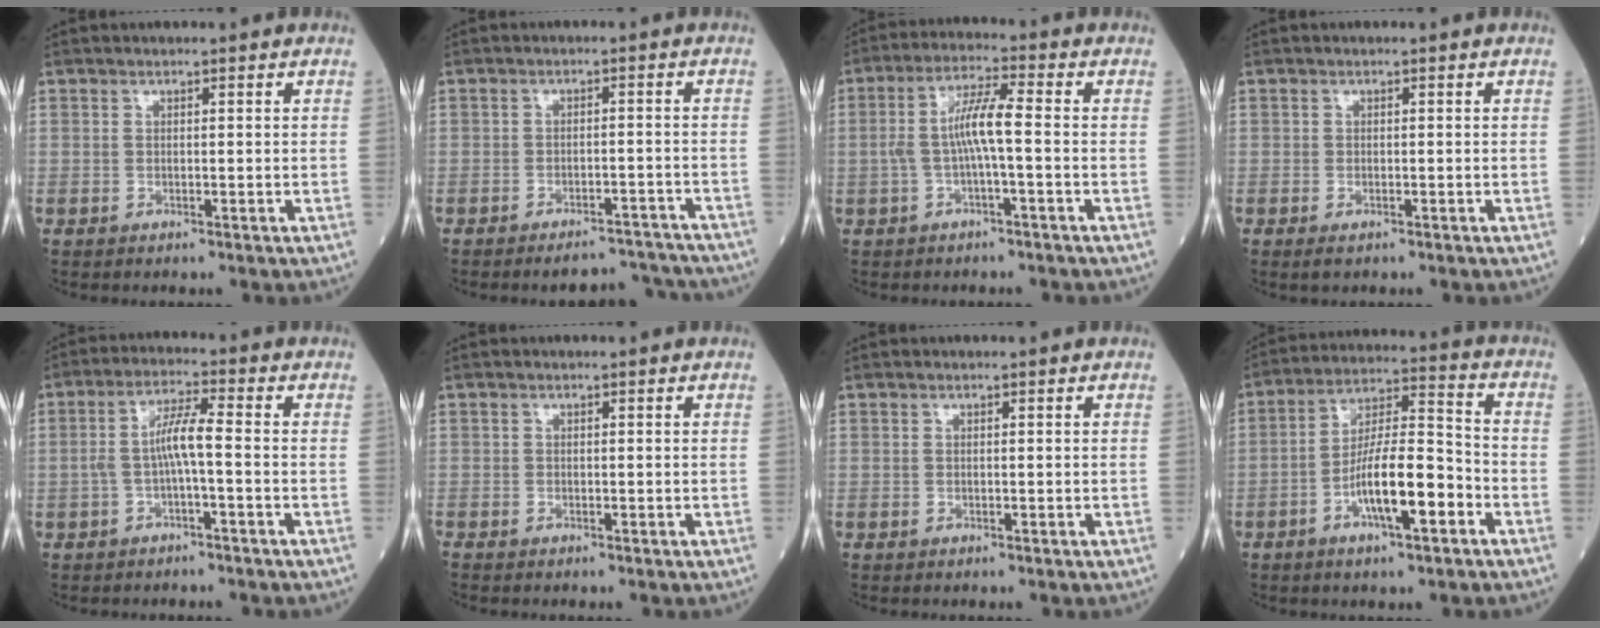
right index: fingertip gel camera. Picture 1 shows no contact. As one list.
[{"total": 7.0, "force": [-6.8, 1.4, 0.7], "torque": [0.013, 0.011, -0.084]}, {"total": 6.5, "force": [-0.6, 0.6, 6.5], "torque": [-0.131, 0.019, -0.013]}, {"total": 1.1, "force": [-0.6, 0.5, 0.7], "torque": [-0.017, -0.003, -0.004]}, {"total": 5.2, "force": [-0.9, 0.4, 5.2], "torque": [-0.103, 0.018, -0.016]}, {"total": 0.0}, {"total": 0.0}, {"total": 11.9, "force": [-4.6, 2.3, 10.7], "torque": [-0.197, 0.008, -0.081]}]